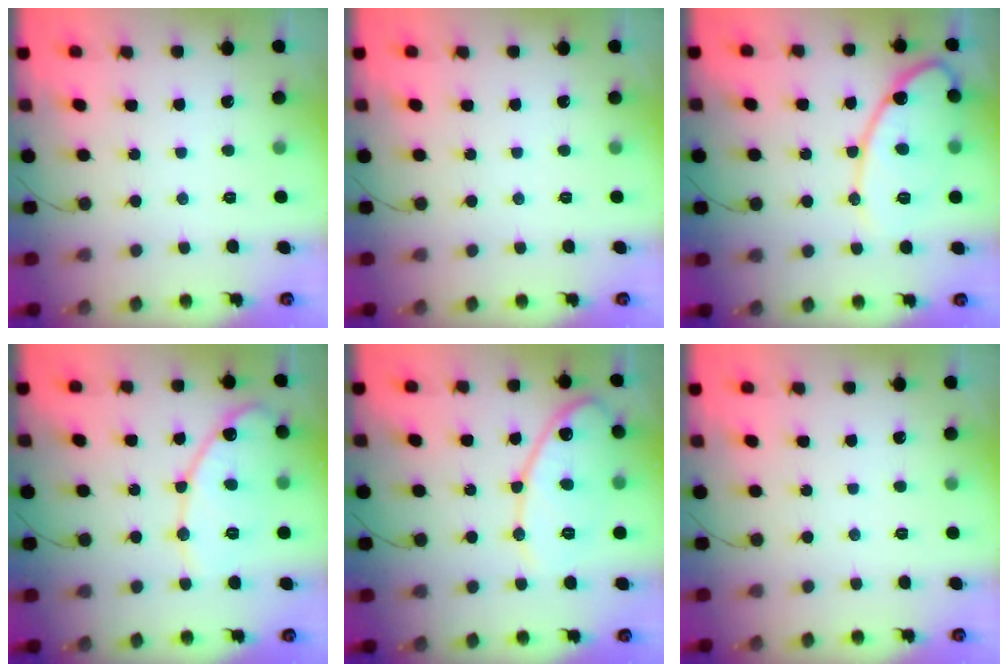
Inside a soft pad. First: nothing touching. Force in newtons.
{"total": 0.0}
{"total": 13.2, "press": 13.2, "slide": 0.9}
{"total": 13.3, "press": 13.2, "slide": 1.3}
{"total": 12.9, "press": 12.9, "slide": 0.9}
{"total": 0.0}